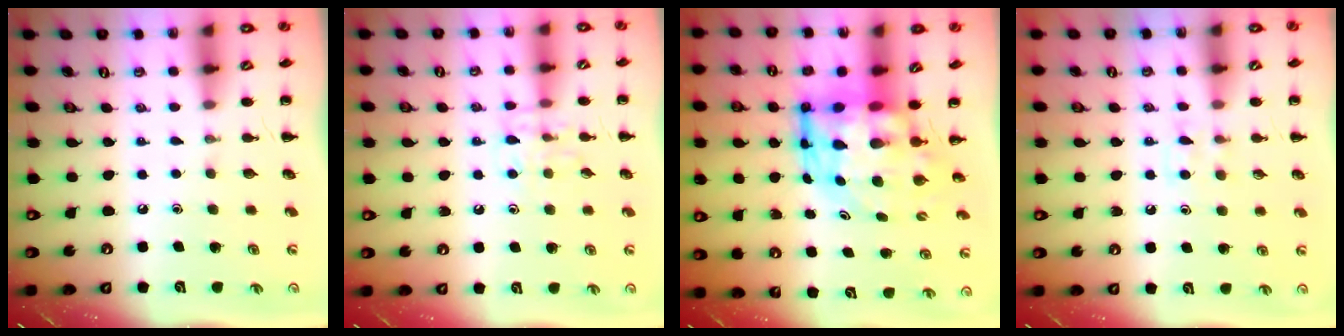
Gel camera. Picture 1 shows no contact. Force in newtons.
{"total": 7.7, "press": 7.7, "slide": 0.4}
{"total": 9.5, "press": 9.0, "slide": 2.9}
{"total": 4.4, "press": 4.1, "slide": 1.7}